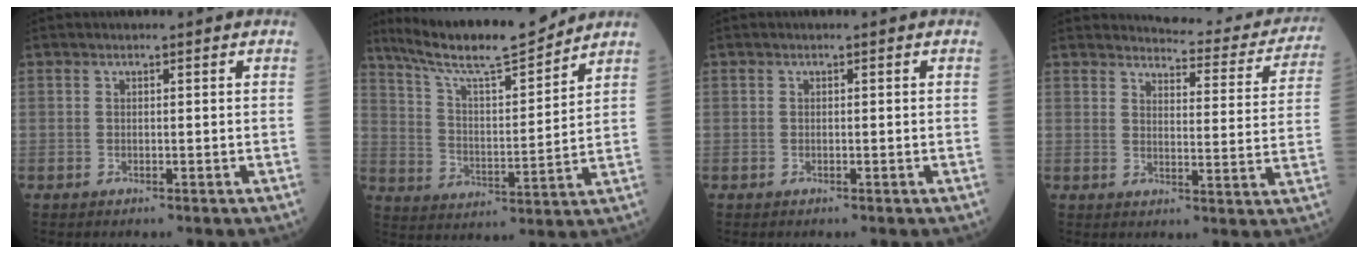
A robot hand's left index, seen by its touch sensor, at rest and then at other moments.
{"total": 14.5, "force": [13.1, 0.7, 6.3], "torque": [-0.120, -0.001, 0.228]}
{"total": 0.0}
{"total": 14.9, "force": [14.4, 2.7, 2.5], "torque": [-0.007, -0.053, 0.147]}